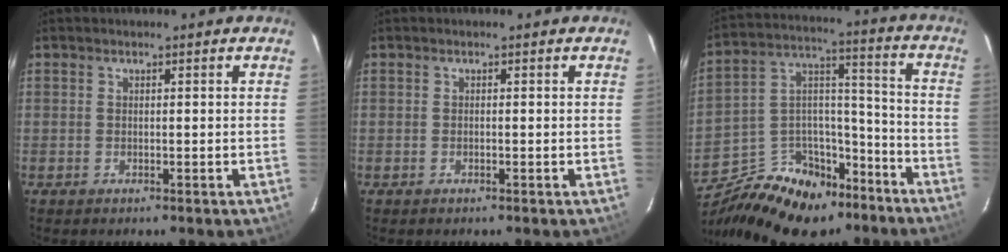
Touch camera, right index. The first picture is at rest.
{"total": 0.0}
{"total": 20.1, "force": [-13.7, 11.5, 9.1], "torque": [-0.187, 0.055, -0.205]}